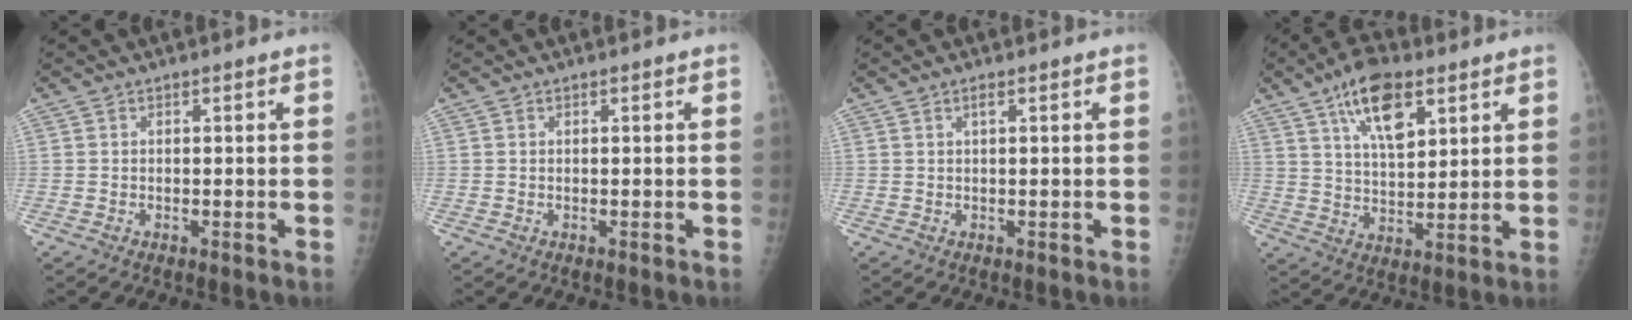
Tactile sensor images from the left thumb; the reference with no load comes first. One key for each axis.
{"total": 0.0}
{"total": 0.7, "fx": 0.4, "fy": 0.1, "fz": 0.5, "tx": -0.011, "ty": 0.003, "tz": 0.006}
{"total": 11.9, "fx": 6.3, "fy": 5.3, "fz": 8.6, "tx": -0.128, "ty": -0.022, "tz": 0.113}